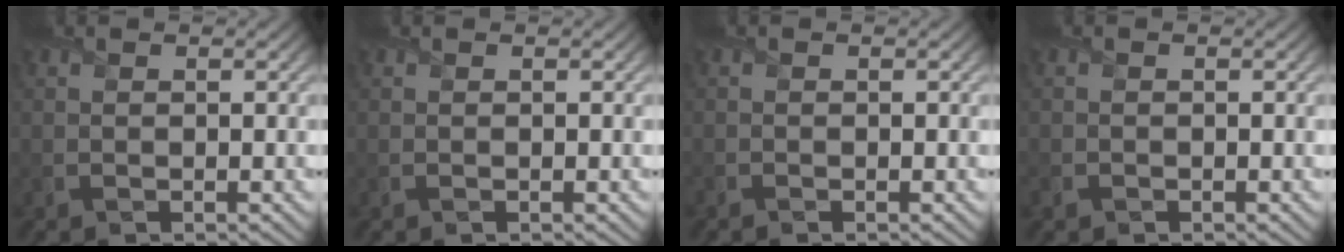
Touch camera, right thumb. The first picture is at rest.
{"total": 0.0}
{"total": 0.5, "force": [-0.5, 0.1, 0.1], "torque": [-0.001, -0.005, -0.011]}
{"total": 0.9, "force": [-0.6, 0.7, 0.1], "torque": [-0.004, -0.005, -0.016]}